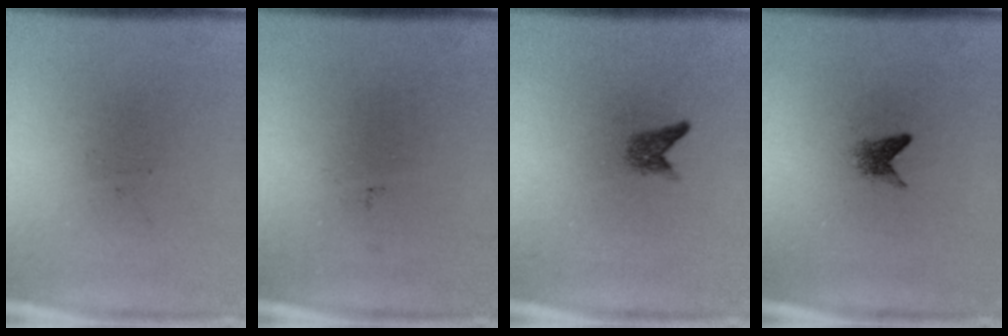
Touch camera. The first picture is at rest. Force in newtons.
{"total": 0.0}
{"total": 1.5}
{"total": 1.5}